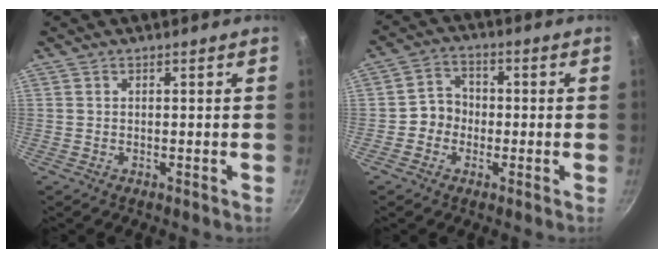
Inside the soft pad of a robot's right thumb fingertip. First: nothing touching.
{"total": 5.1, "force": [-1.0, 4.6, 2.0], "torque": [0.004, 0.018, -0.029]}